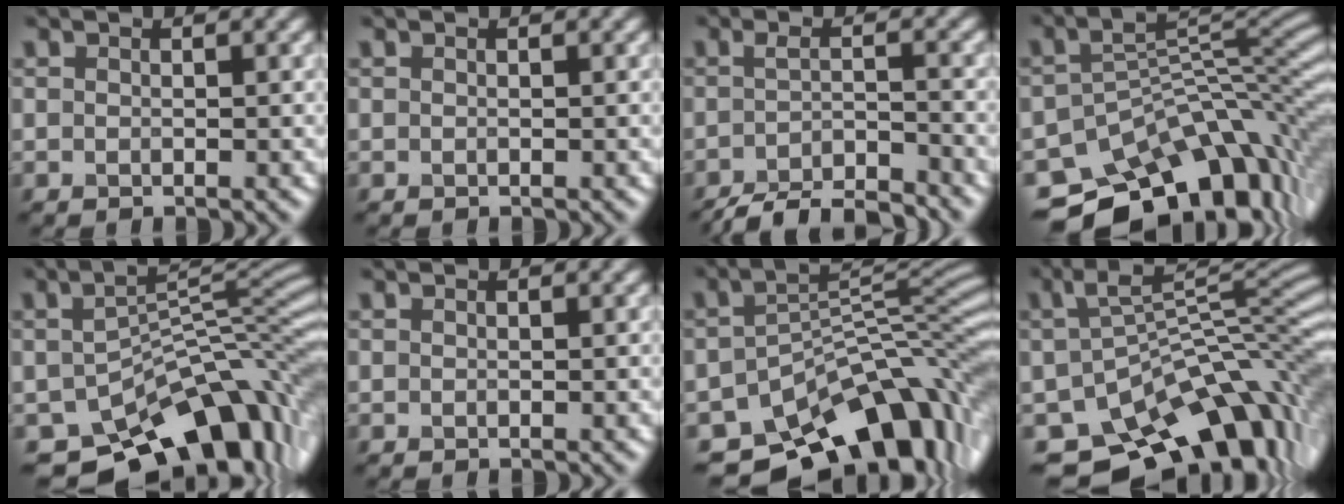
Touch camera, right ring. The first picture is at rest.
{"total": 0.0}
{"total": 5.7, "force": [-4.8, 1.1, 2.9], "torque": [-0.045, -0.007, -0.087]}
{"total": 14.0, "force": [-9.5, 6.9, 7.6], "torque": [-0.130, -0.006, -0.141]}
{"total": 12.0, "force": [-7.4, 5.5, 7.7], "torque": [-0.103, -0.006, -0.119]}
{"total": 0.0}
{"total": 13.0, "force": [-8.6, 6.1, 7.6], "torque": [-0.113, -0.010, -0.132]}
{"total": 12.8, "force": [-6.1, 6.7, 9.0], "torque": [-0.159, -0.009, -0.087]}